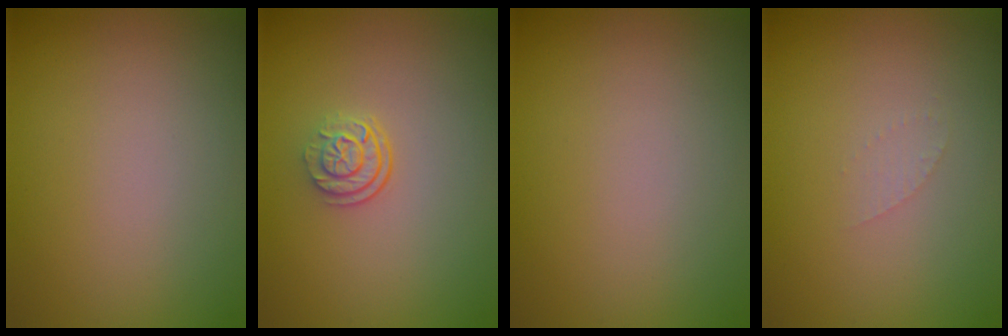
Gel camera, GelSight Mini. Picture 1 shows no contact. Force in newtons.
{"total": 2.4, "press": 1.7, "slide": 1.6}
{"total": 0.0}
{"total": 0.7, "press": 0.7, "slide": 0.1}